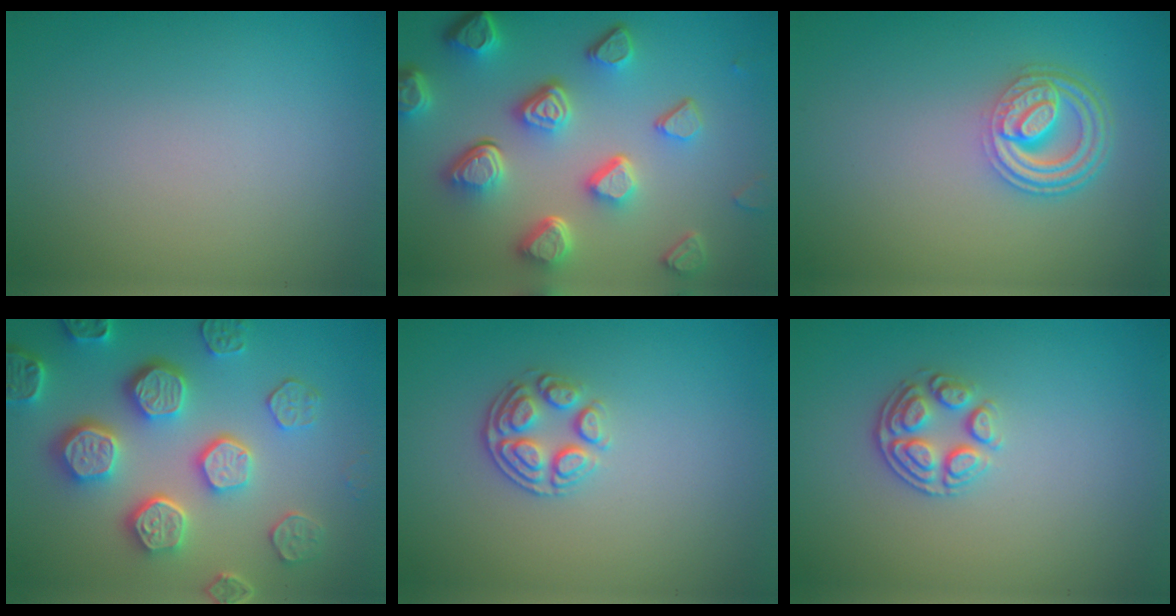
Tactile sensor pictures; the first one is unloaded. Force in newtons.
{"total": 7.7, "press": 5.6, "slide": 5.3}
{"total": 4.6, "press": 3.5, "slide": 3.0}
{"total": 7.1, "press": 6.0, "slide": 3.7}
{"total": 2.8, "press": 2.6, "slide": 1.2}
{"total": 2.8, "press": 2.6, "slide": 1.2}